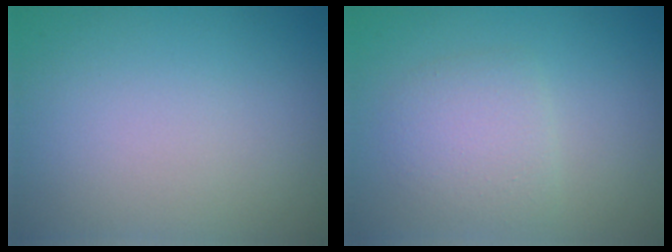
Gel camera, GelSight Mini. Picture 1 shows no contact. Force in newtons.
{"total": 2.6, "press": 2.6, "slide": 0.1}